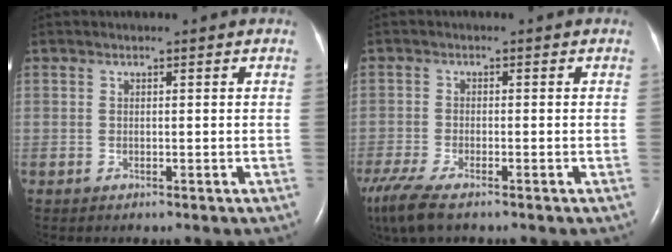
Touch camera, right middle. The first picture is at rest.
{"total": 9.3, "force": [-6.6, 2.7, 5.9], "torque": [-0.127, -0.024, -0.118]}